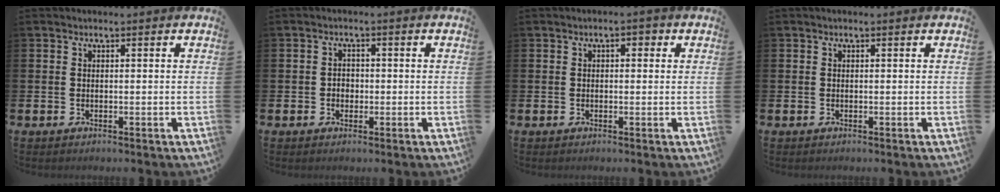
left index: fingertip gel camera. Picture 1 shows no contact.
{"total": 1.6, "force": [-0.3, 1.4, 0.7], "torque": [-0.006, 0.004, -0.011]}
{"total": 1.8, "force": [0.5, 1.0, 1.5], "torque": [-0.021, 0.008, 0.003]}
{"total": 0.0}